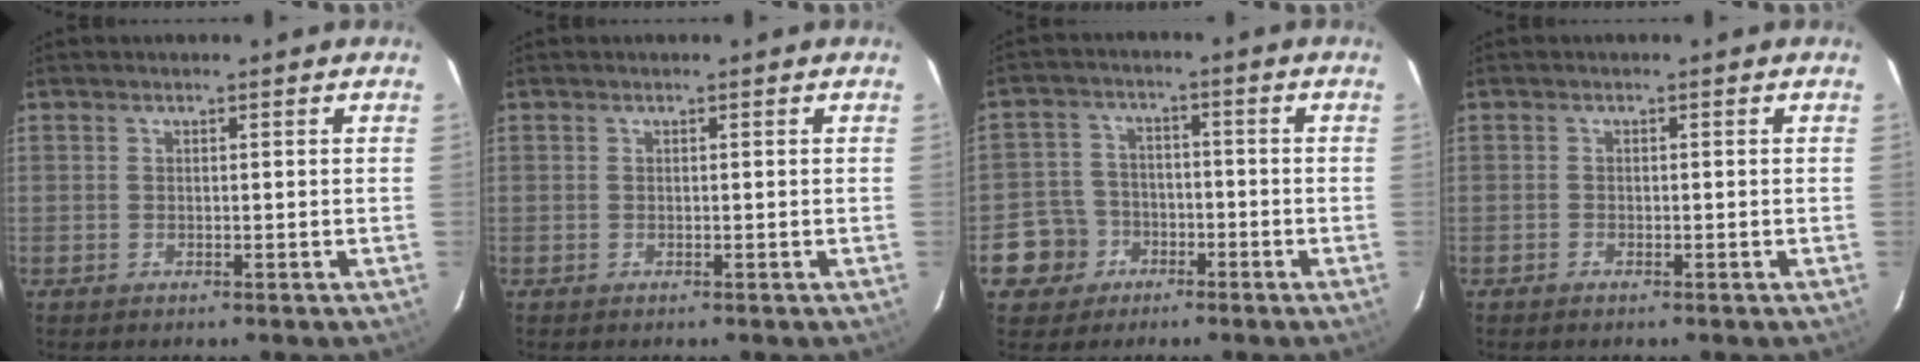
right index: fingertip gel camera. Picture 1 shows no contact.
{"total": 0.0}
{"total": 7.7, "force": [-3.4, 6.9, 1.1], "torque": [-0.049, 0.027, -0.052]}
{"total": 0.7, "force": [-0.6, 0.3, 0.1], "torque": [-0.004, 0.002, -0.012]}